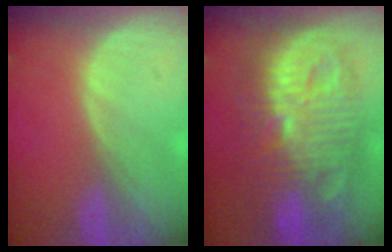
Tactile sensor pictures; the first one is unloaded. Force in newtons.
{"total": 13.8, "press": 13.7, "slide": 1.3}